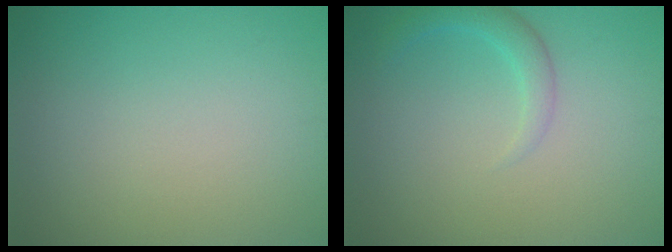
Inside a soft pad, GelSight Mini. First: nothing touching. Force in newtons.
{"total": 1.9, "press": 1.9, "slide": 0.1}